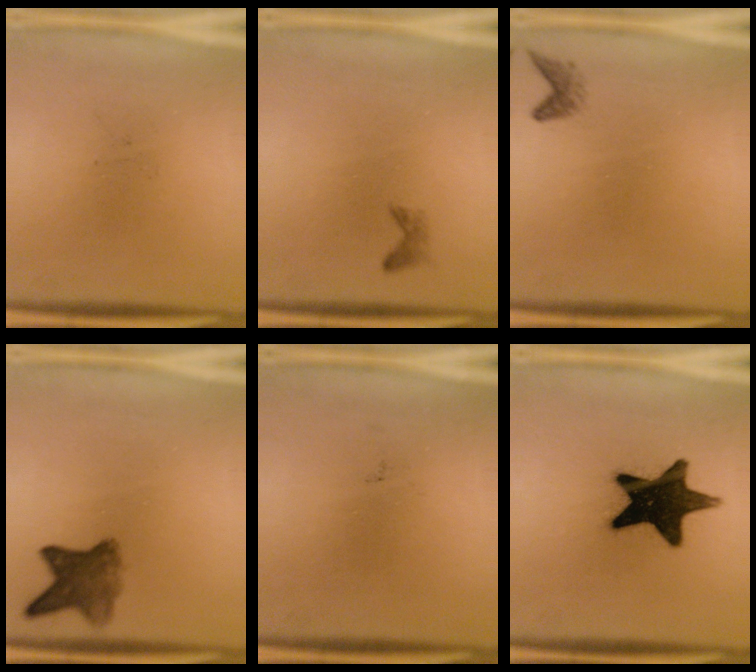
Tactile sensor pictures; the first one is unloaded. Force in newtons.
{"total": 0.8}
{"total": 1.3}
{"total": 5.8}
{"total": 0.0}
{"total": 18.2}